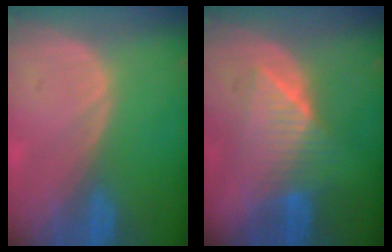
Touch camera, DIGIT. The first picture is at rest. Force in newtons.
{"total": 6.5, "press": 6.5, "slide": 0.6}